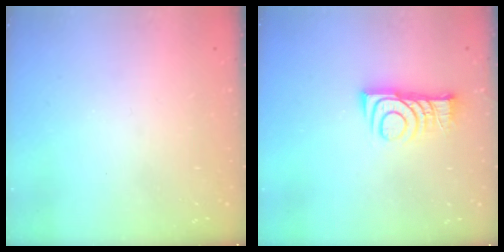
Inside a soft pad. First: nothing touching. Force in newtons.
{"total": 8.7, "press": 8.7, "slide": 0.8}